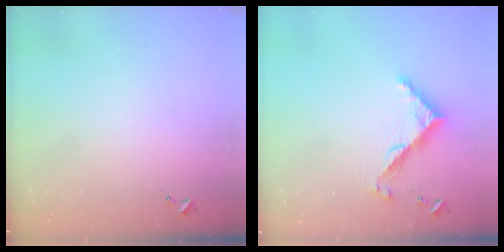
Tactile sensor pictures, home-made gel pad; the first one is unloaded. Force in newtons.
{"total": 8.7, "press": 8.7, "slide": 0.6}